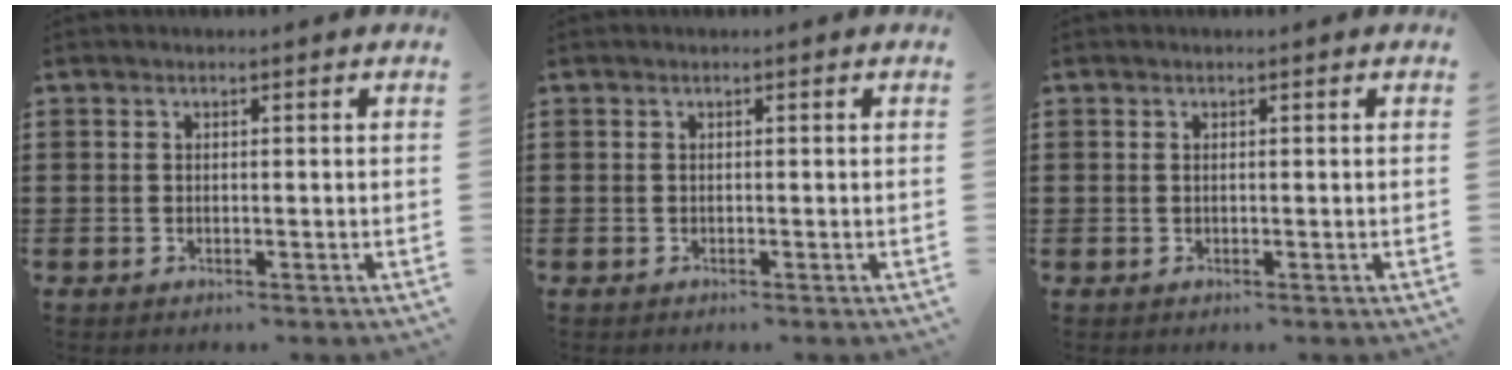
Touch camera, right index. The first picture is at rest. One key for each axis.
{"total": 0.0}
{"total": 0.0}